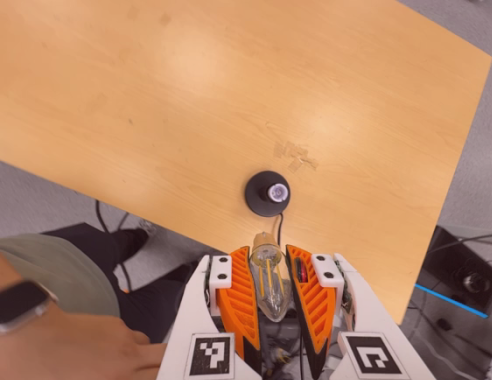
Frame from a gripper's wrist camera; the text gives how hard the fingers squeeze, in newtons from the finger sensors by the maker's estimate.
{"total": 19.6, "left": 21.2, "right": 18.1}